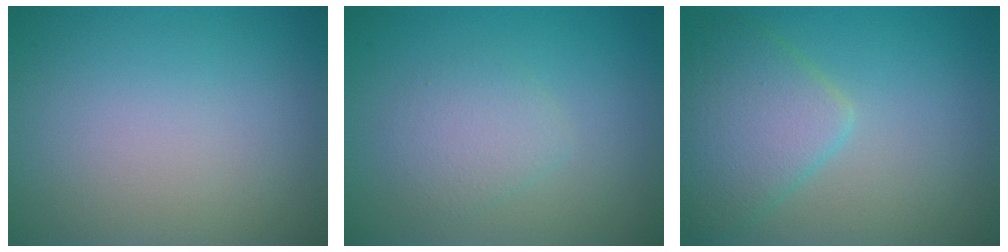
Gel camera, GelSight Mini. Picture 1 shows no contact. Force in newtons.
{"total": 2.3, "press": 2.3, "slide": 0.1}
{"total": 4.7, "press": 4.7, "slide": 0.2}